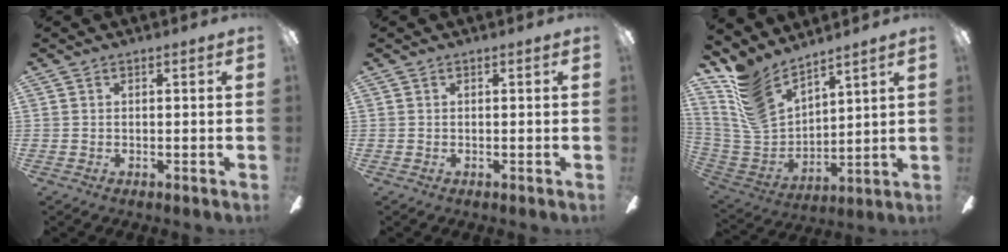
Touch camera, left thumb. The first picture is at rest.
{"total": 0.0}
{"total": 13.2, "force": [10.1, 6.3, 5.7], "torque": [-0.159, -0.070, 0.195]}